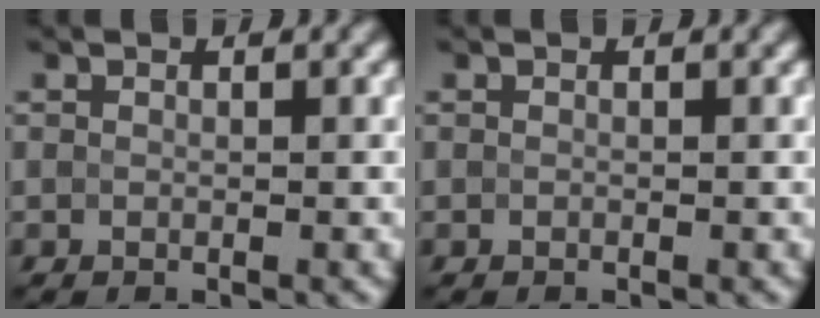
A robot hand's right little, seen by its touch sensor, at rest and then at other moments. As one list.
[{"total": 0.0}]